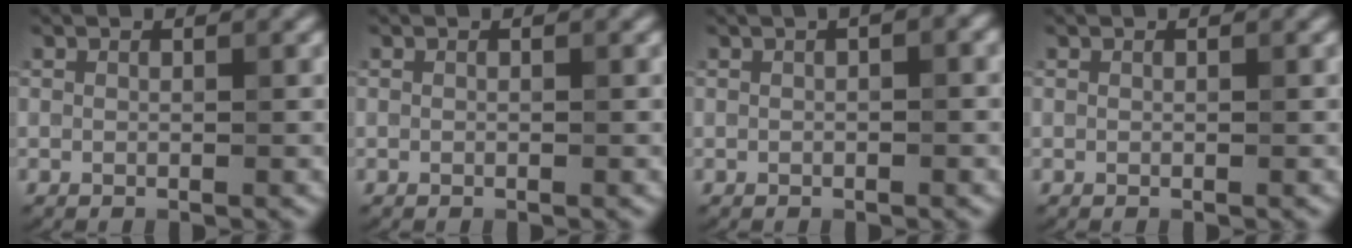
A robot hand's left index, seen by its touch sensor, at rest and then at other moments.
{"total": 0.0}
{"total": 2.6, "force": [0.7, 0.8, 2.4], "torque": [-0.025, 0.011, 0.001]}
{"total": 0.0}